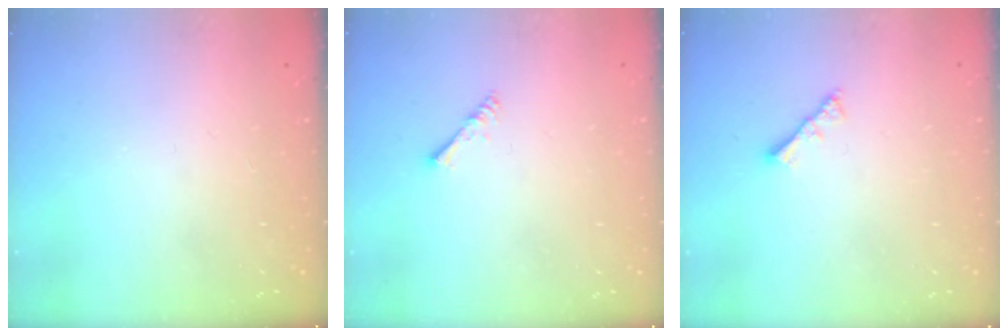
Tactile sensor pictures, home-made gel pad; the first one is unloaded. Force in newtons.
{"total": 2.0, "press": 1.9, "slide": 0.4}
{"total": 2.8, "press": 2.8, "slide": 0.6}